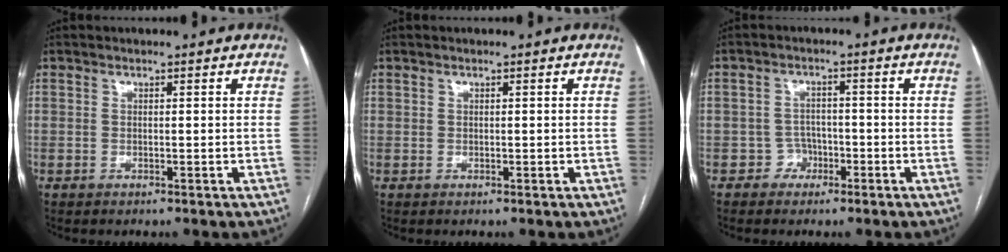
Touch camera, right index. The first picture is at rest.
{"total": 0.0}
{"total": 3.0, "force": [-1.5, 2.7, -0.1], "torque": [0.012, 0.016, -0.027]}